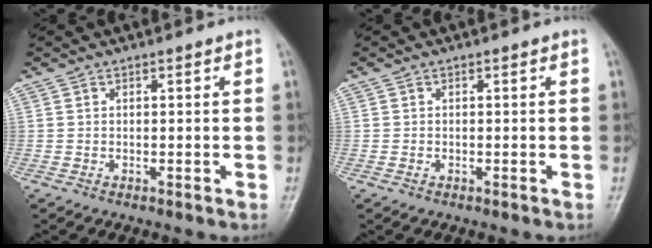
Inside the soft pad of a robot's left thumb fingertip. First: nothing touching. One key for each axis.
{"total": 0.5, "fx": -0.2, "fy": 0.4, "fz": 0.2, "tx": -0.004, "ty": 0.000, "tz": -0.004}